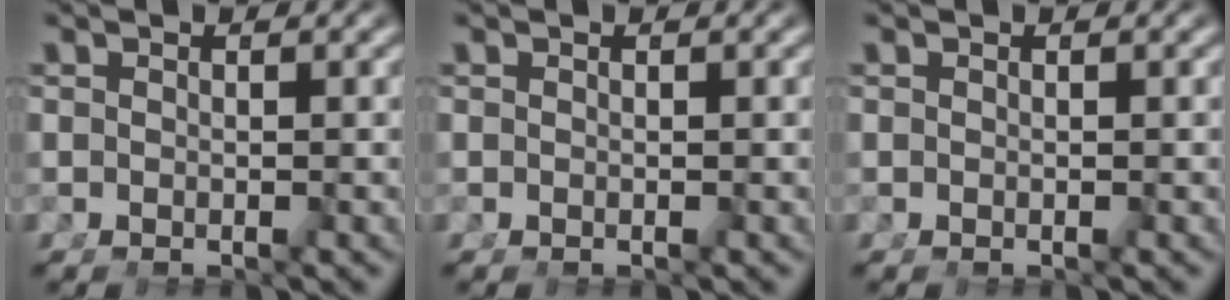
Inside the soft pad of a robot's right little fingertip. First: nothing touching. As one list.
[{"total": 0.0}, {"total": 0.0}]